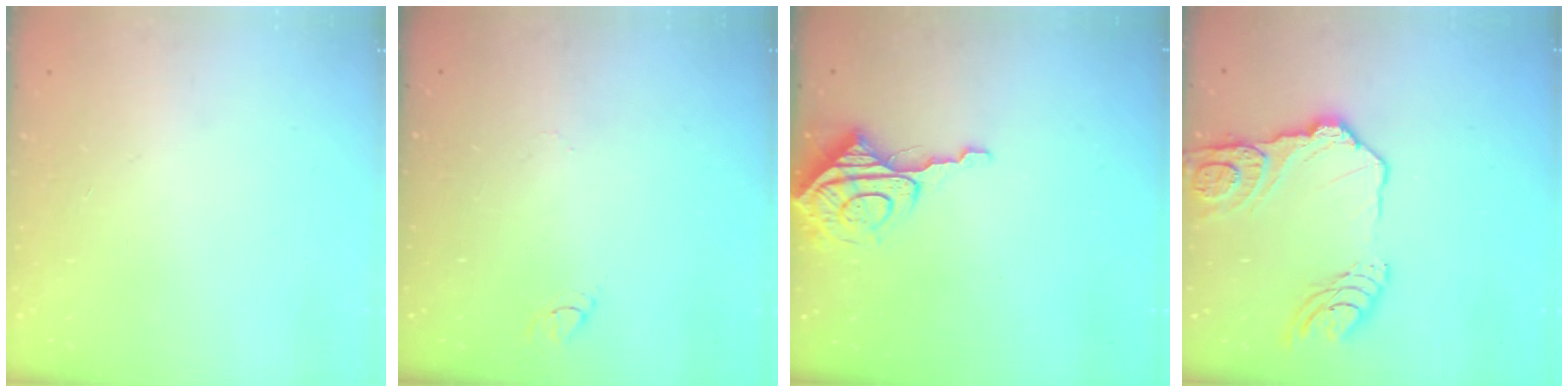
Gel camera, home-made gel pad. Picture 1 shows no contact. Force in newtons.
{"total": 3.0, "press": 3.0, "slide": 0.3}
{"total": 9.2, "press": 9.2, "slide": 1.0}
{"total": 15.9, "press": 15.8, "slide": 1.8}